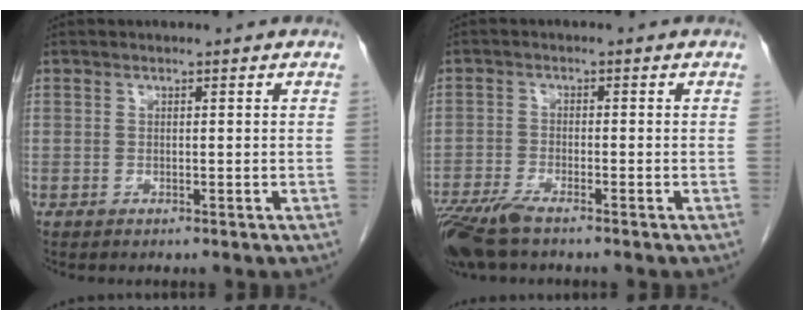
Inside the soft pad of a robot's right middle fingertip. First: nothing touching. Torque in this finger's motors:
{"motor_torque": [0.21, -0.07, 0.07, 0.06]}